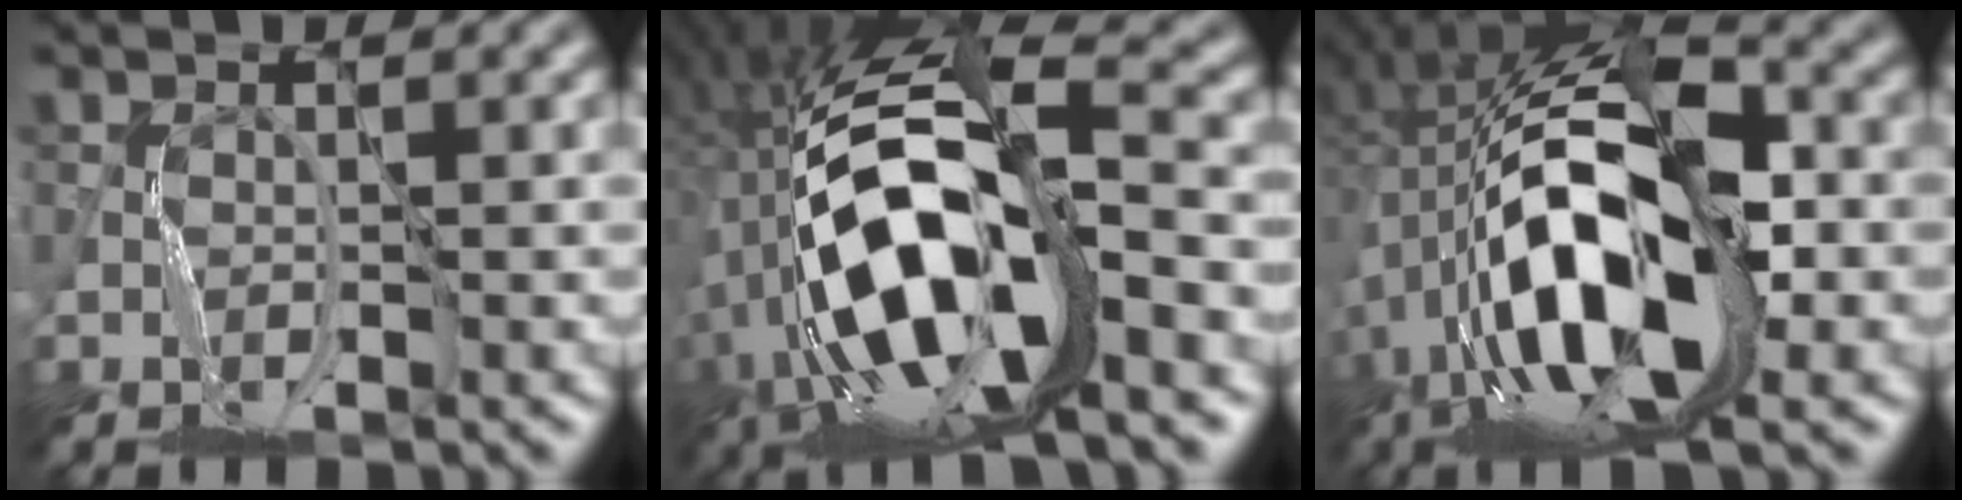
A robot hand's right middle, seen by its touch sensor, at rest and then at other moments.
{"total": 15.3, "force": [-3.1, 6.4, 13.5], "torque": [-0.268, 0.016, -0.059]}
{"total": 13.7, "force": [-2.8, 6.0, 12.0], "torque": [-0.201, 0.022, -0.068]}